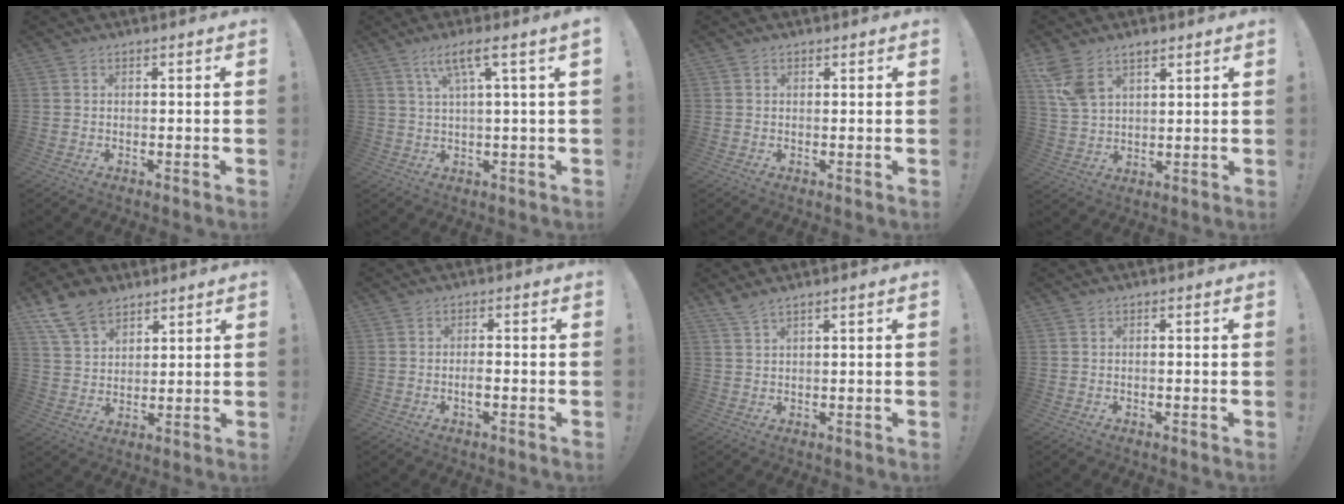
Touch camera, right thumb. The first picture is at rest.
{"total": 7.0, "force": [2.8, -0.1, 6.4], "torque": [-0.119, -0.001, 0.043]}
{"total": 0.7, "force": [0.4, 0.5, 0.2], "torque": [-0.003, 0.002, 0.008]}
{"total": 7.8, "force": [5.1, 4.1, 4.2], "torque": [-0.084, -0.014, 0.102]}
{"total": 10.9, "force": [7.6, 6.5, 4.3], "torque": [-0.087, -0.036, 0.152]}
{"total": 2.2, "force": [-0.8, 0.5, 1.9], "torque": [-0.039, 0.003, -0.014]}
{"total": 2.6, "force": [2.1, 0.1, 1.6], "torque": [-0.041, -0.003, 0.038]}
{"total": 0.0}